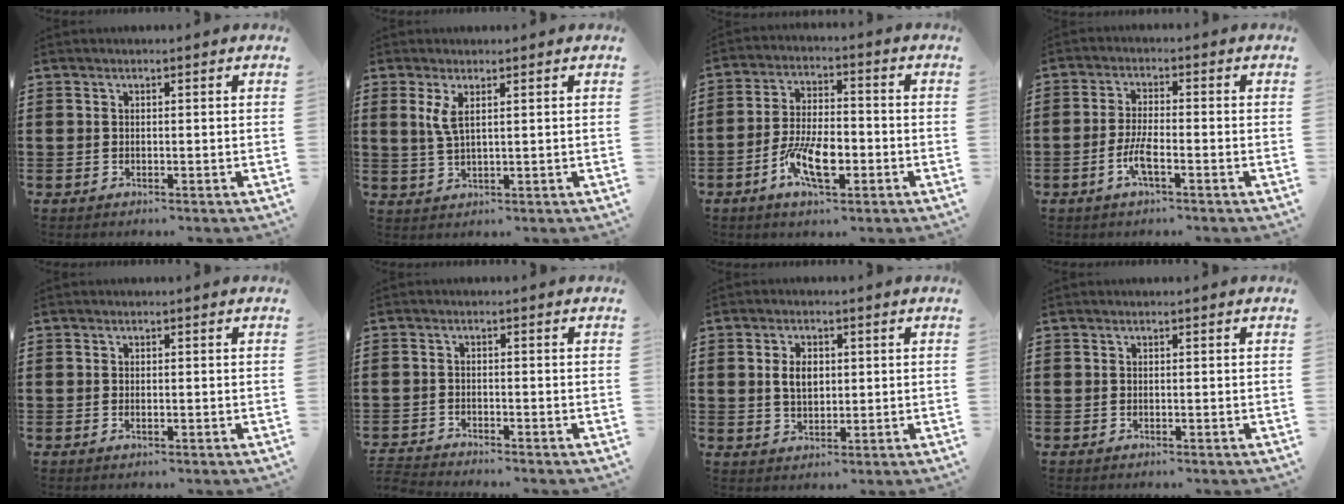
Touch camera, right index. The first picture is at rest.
{"total": 3.1, "force": [1.3, 0.9, 2.7], "torque": [-0.066, 0.000, 0.021]}
{"total": 8.8, "force": [-3.5, 3.5, 7.2], "torque": [-0.150, -0.004, -0.064]}
{"total": 4.3, "force": [-2.0, 0.9, 3.8], "torque": [-0.091, -0.008, -0.043]}
{"total": 0.7, "force": [-0.2, 0.1, 0.7], "torque": [-0.014, -0.004, -0.002]}
{"total": 2.0, "force": [-2.0, -0.1, -0.2], "torque": [-0.001, 0.000, -0.043]}
{"total": 3.9, "force": [0.5, 2.4, 3.0], "torque": [-0.057, 0.007, 0.006]}
{"total": 0.0}